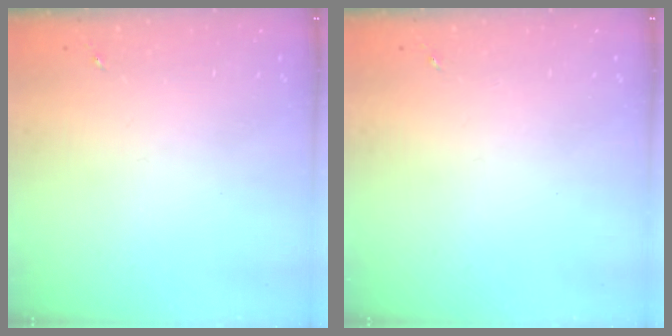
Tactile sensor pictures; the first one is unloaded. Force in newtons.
{"total": 0.0}